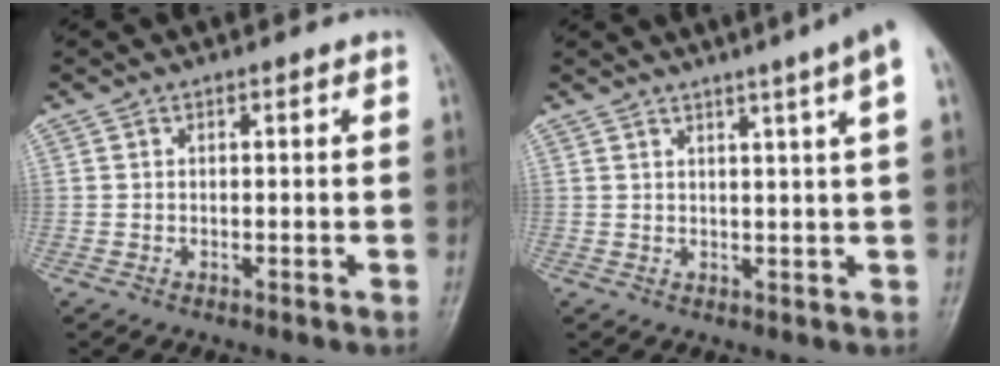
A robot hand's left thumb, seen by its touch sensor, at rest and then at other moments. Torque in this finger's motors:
{"motor_torque": [0.83, 0.72, 1.64, -1.12, 0.07]}